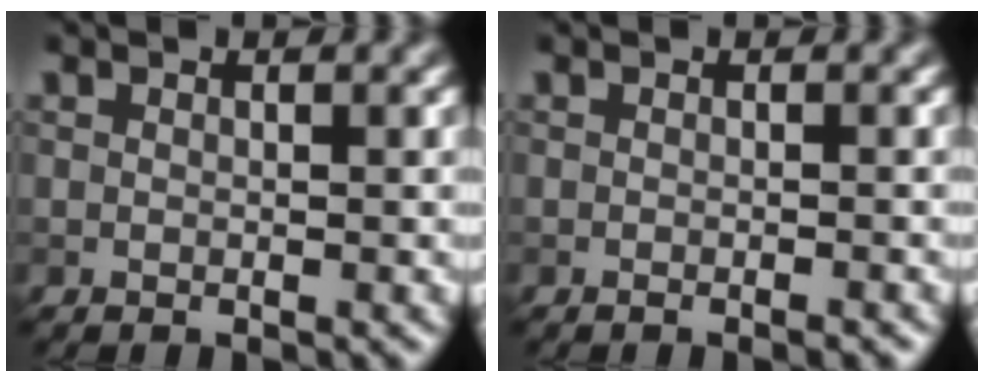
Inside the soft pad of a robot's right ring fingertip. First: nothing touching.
{"total": 0.9, "force": [-0.7, 0.1, 0.7], "torque": [-0.007, -0.002, -0.011]}